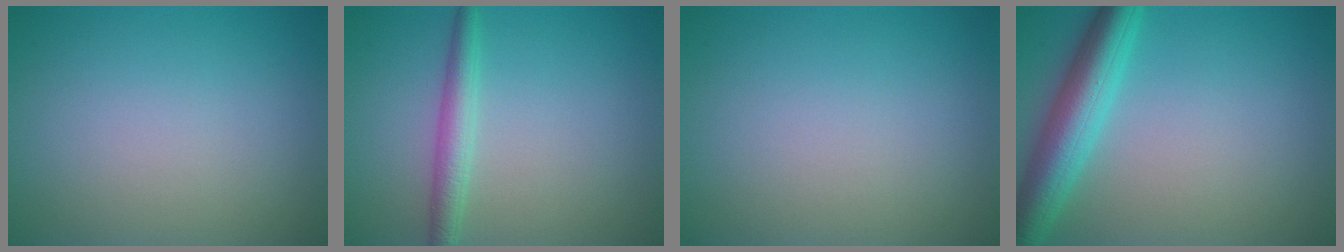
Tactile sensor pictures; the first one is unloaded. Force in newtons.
{"total": 2.5, "press": 2.5, "slide": 0.1}
{"total": 0.0}
{"total": 5.9, "press": 5.9, "slide": 0.2}